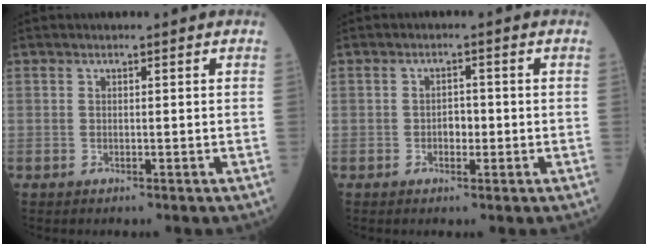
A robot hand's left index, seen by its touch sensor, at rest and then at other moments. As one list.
[{"total": 2.1, "force": [-0.5, 1.3, 1.5], "torque": [-0.020, 0.006, -0.008]}]